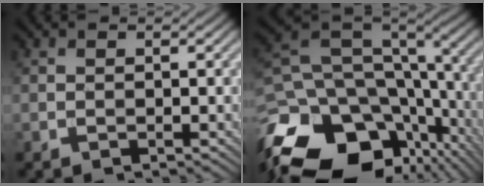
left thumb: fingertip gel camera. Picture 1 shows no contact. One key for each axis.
{"total": 21.5, "fx": -11.0, "fy": 15.0, "fz": 10.8, "tx": -0.245, "ty": -0.024, "tz": -0.138}